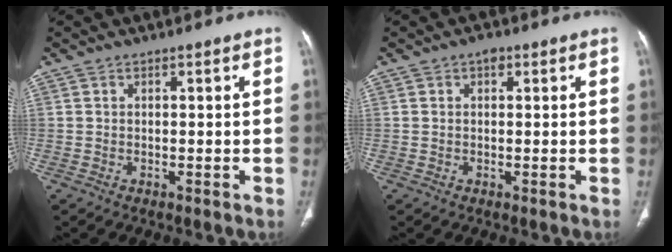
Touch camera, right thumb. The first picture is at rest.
{"total": 1.7, "force": [0.7, 1.1, 1.0], "torque": [-0.014, 0.004, 0.009]}